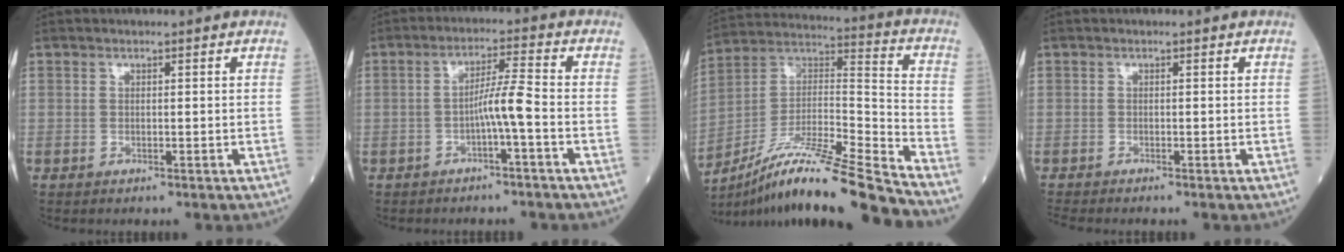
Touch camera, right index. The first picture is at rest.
{"total": 4.6, "force": [-1.7, -0.6, 4.2], "torque": [-0.071, 0.009, -0.030]}
{"total": 20.6, "force": [-16.6, -0.8, 12.2], "torque": [-0.223, -0.003, -0.302]}
{"total": 2.1, "force": [-2.0, 0.2, 0.5], "torque": [-0.009, -0.006, -0.033]}